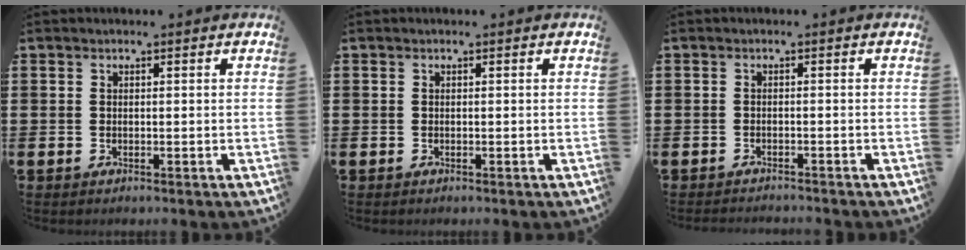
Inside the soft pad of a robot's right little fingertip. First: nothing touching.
{"total": 0.0}
{"total": 1.0, "force": [-1.0, -0.1, 0.0], "torque": [-0.002, 0.001, -0.020]}